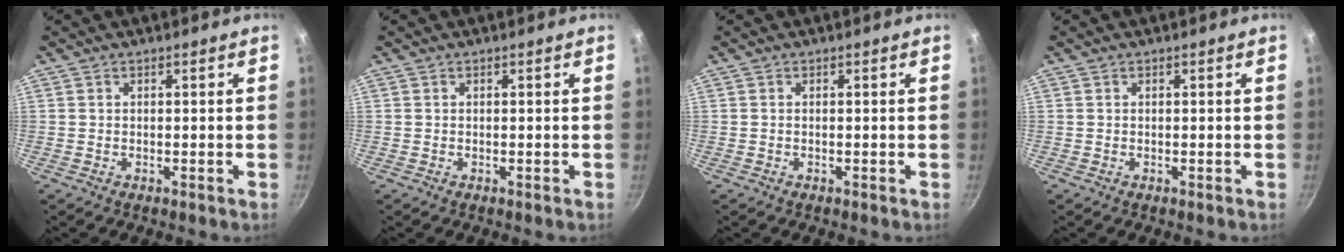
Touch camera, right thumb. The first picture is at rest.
{"total": 0.0}
{"total": 0.0}
{"total": 0.0}